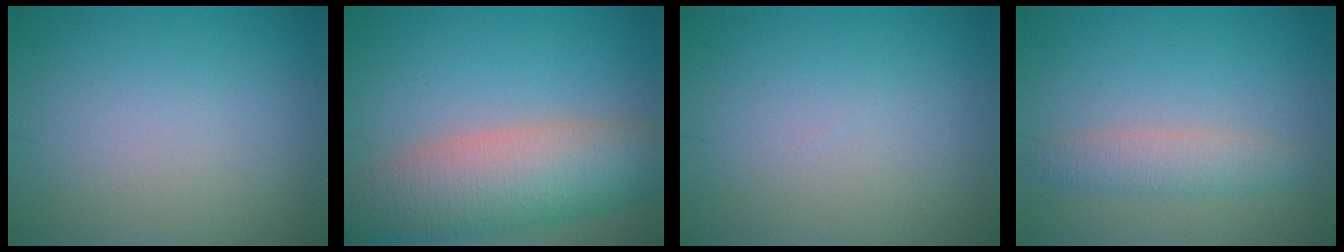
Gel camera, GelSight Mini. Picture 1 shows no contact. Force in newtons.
{"total": 9.4, "press": 9.4, "slide": 0.4}
{"total": 0.0}
{"total": 2.6, "press": 2.6, "slide": 0.1}